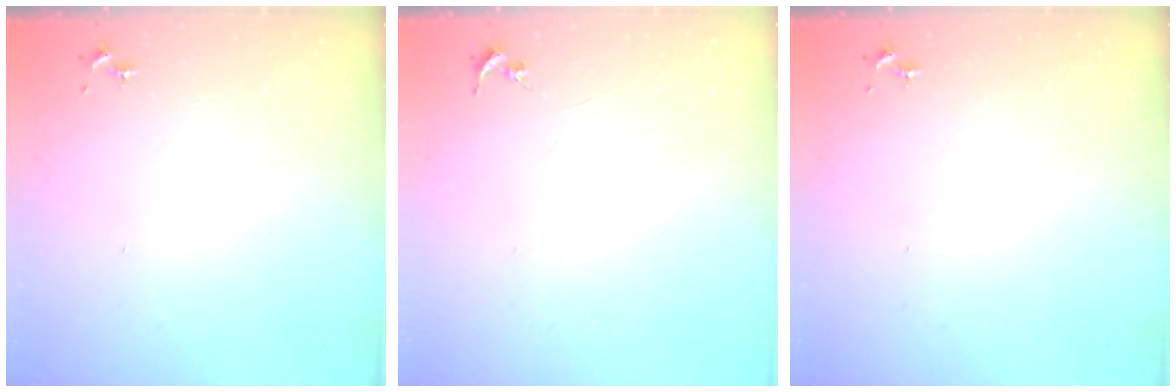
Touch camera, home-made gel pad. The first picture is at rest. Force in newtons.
{"total": 0.0}
{"total": 0.0}